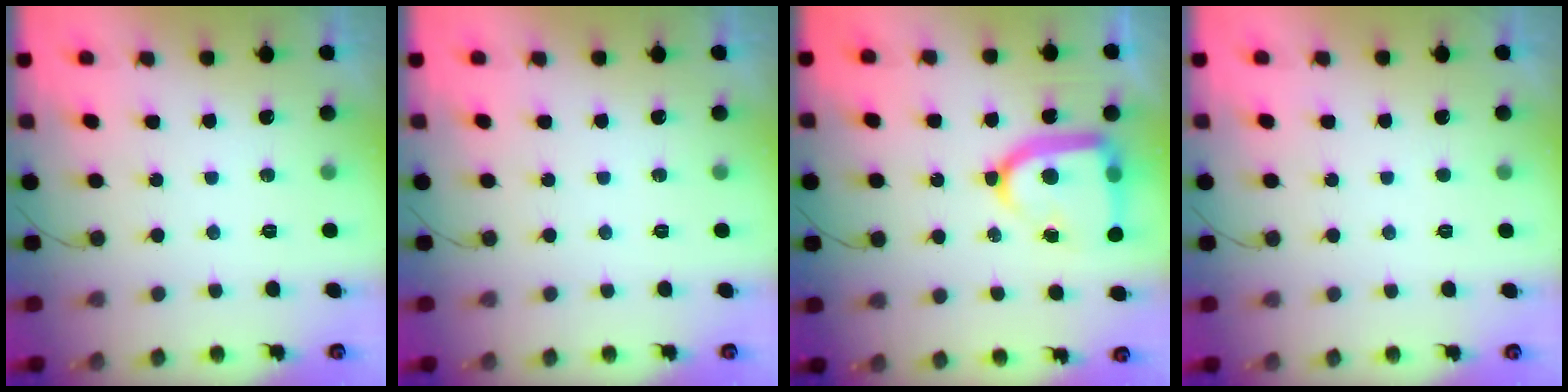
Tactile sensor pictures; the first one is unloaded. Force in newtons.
{"total": 0.0}
{"total": 17.2, "press": 17.1, "slide": 1.8}
{"total": 1.6, "press": 1.6, "slide": 0.2}